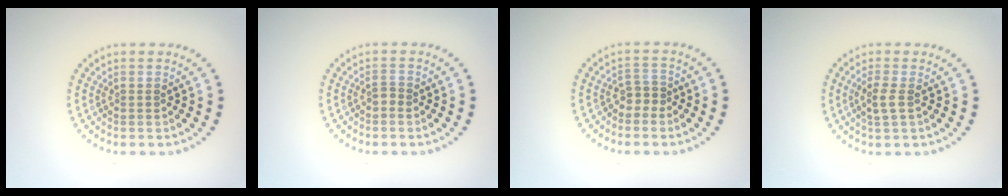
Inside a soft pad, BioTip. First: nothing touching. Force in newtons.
{"total": 0.9, "press": 0.6, "slide": 0.7}
{"total": 1.7, "press": 1.2, "slide": 1.2}
{"total": 1.6, "press": 1.5, "slide": 0.7}